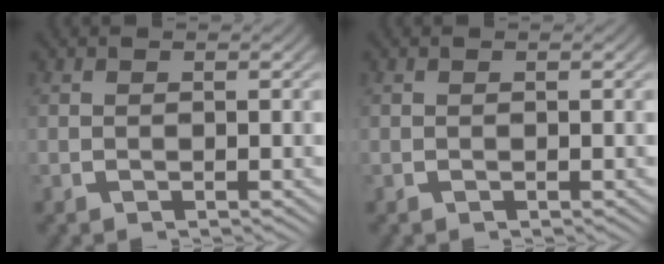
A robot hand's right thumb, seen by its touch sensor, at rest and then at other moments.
{"total": 0.0}